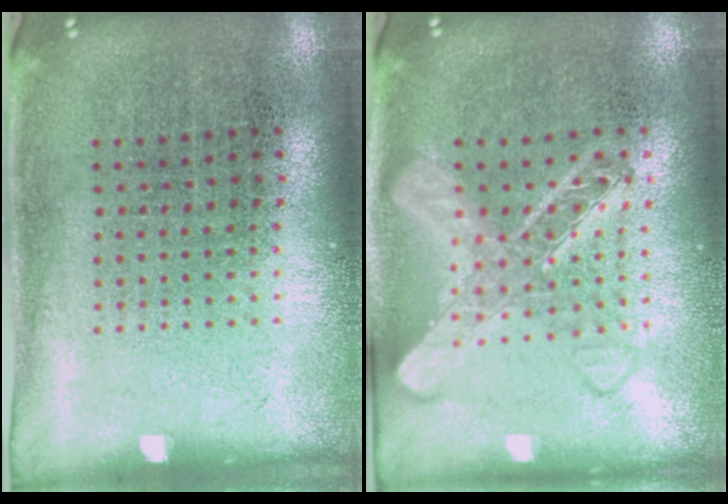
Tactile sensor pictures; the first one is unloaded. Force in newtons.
{"total": 2.1, "press": 2.1, "slide": 0.3}